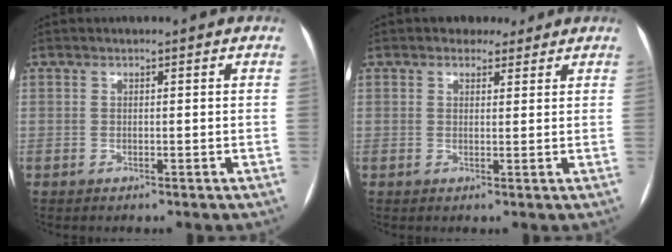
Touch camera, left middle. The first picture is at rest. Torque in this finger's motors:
{"motor_torque": [-0.05, 0.07, 0.02, 0.00]}